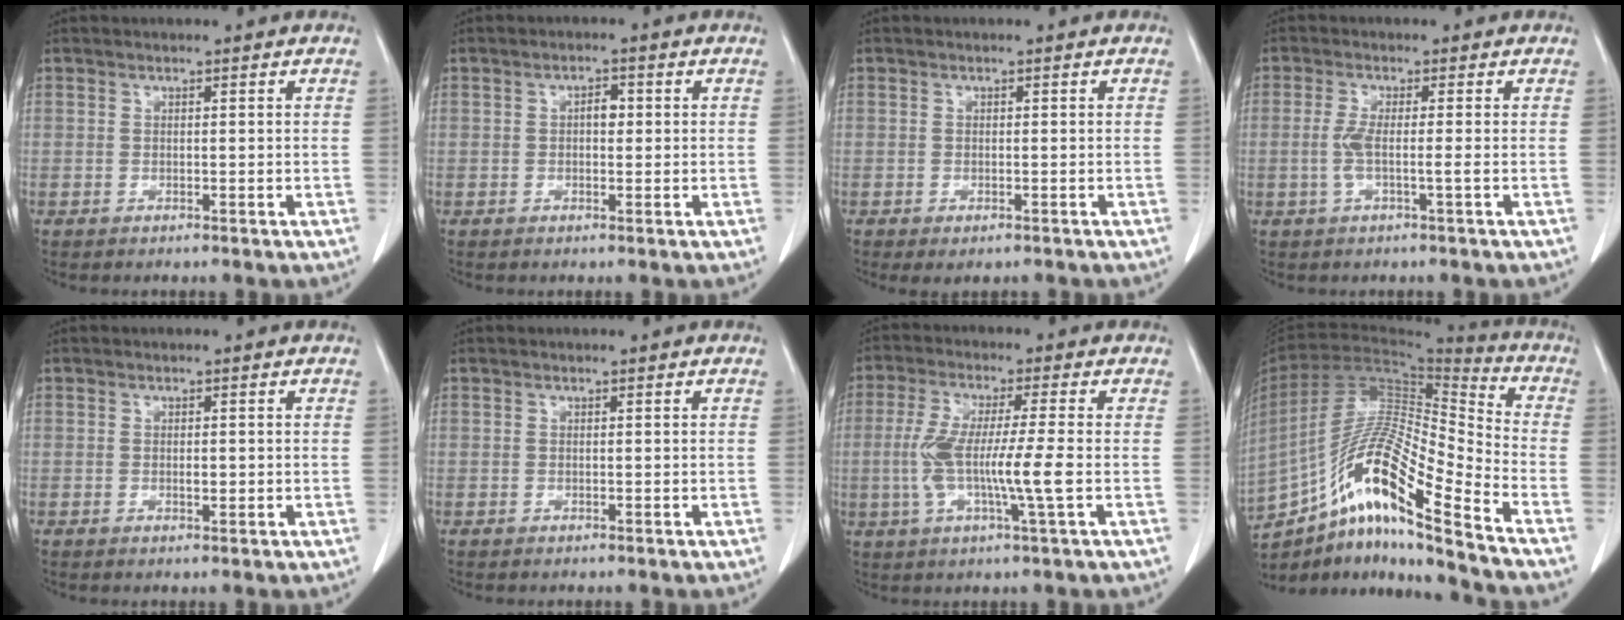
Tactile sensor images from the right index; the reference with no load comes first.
{"total": 2.0, "force": [0.2, 1.1, 1.7], "torque": [-0.024, 0.006, 0.000]}
{"total": 2.5, "force": [-1.8, 0.9, 1.5], "torque": [-0.020, -0.005, -0.021]}
{"total": 2.9, "force": [-0.6, -0.1, 2.9], "torque": [-0.065, 0.000, -0.014]}
{"total": 1.1, "force": [-0.1, 0.5, 1.0], "torque": [-0.018, -0.001, -0.001]}
{"total": 0.0}
{"total": 9.5, "force": [-1.3, -0.1, 9.4], "torque": [-0.187, -0.006, -0.031]}
{"total": 17.9, "force": [-11.8, 0.7, 13.4], "torque": [-0.267, 0.003, -0.215]}